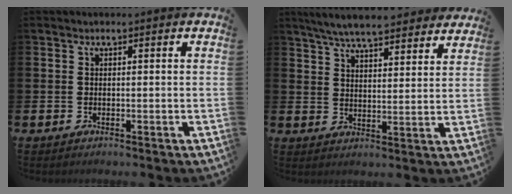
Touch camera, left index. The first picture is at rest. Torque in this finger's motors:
{"motor_torque": [0.22, -0.27, 0.76, 0.21]}